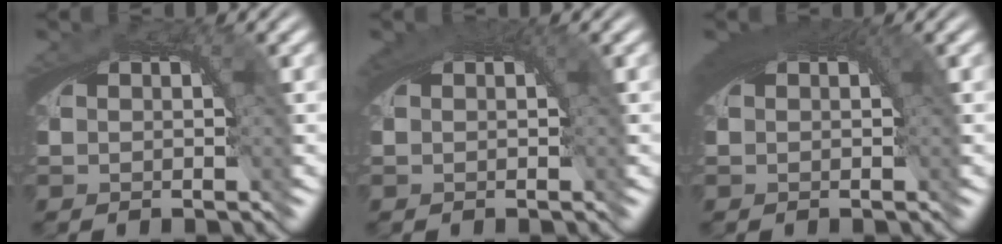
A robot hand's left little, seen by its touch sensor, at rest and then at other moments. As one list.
[{"total": 0.9, "force": [0.3, 0.6, 0.6], "torque": [-0.011, -0.004, 0.006]}, {"total": 3.4, "force": [0.9, 1.8, 2.8], "torque": [-0.044, -0.006, 0.015]}]